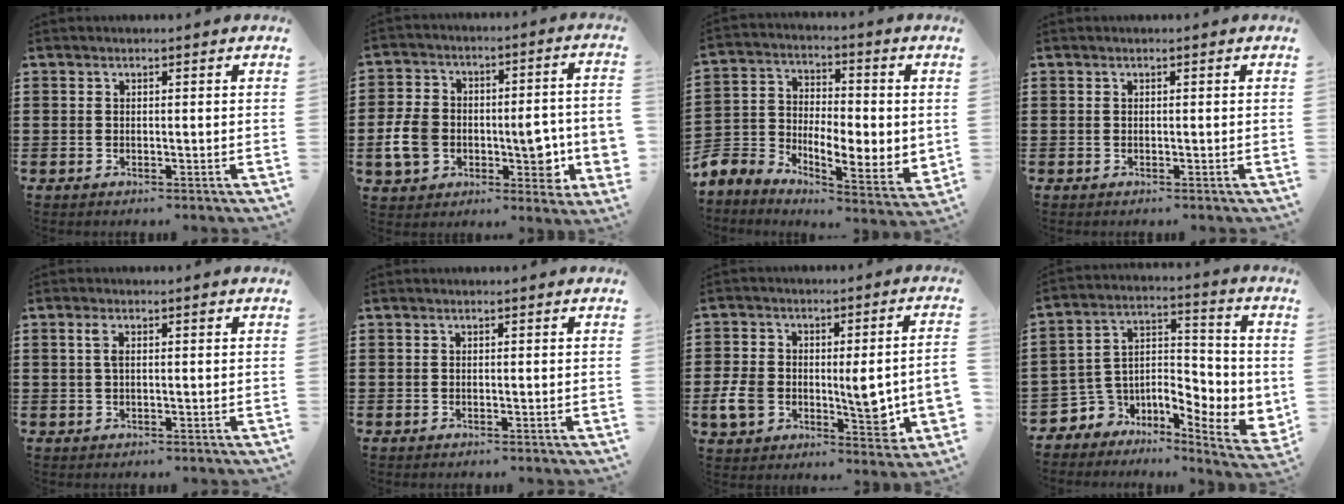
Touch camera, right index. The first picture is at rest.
{"total": 10.1, "force": [-2.4, 6.5, 7.4], "torque": [-0.134, 0.011, -0.041]}
{"total": 5.2, "force": [-0.8, 4.4, 2.7], "torque": [-0.074, -0.025, -0.017]}
{"total": 0.0}
{"total": 2.3, "force": [0.5, 0.8, 2.1], "torque": [-0.045, 0.005, 0.007]}
{"total": 0.0}
{"total": 9.2, "force": [-2.0, 5.0, 7.5], "torque": [-0.141, 0.003, -0.033]}
{"total": 5.9, "force": [-2.2, 4.9, 2.5], "torque": [-0.072, -0.026, -0.035]}